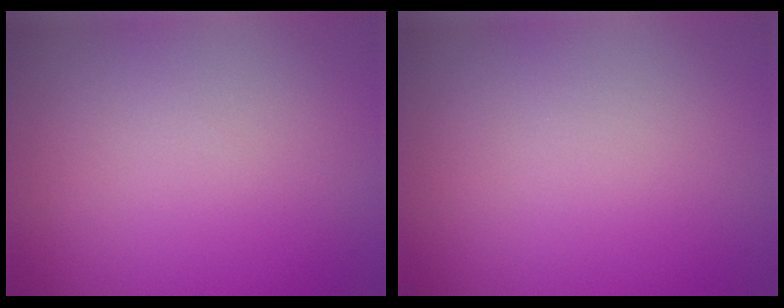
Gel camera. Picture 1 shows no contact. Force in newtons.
{"total": 0.0}